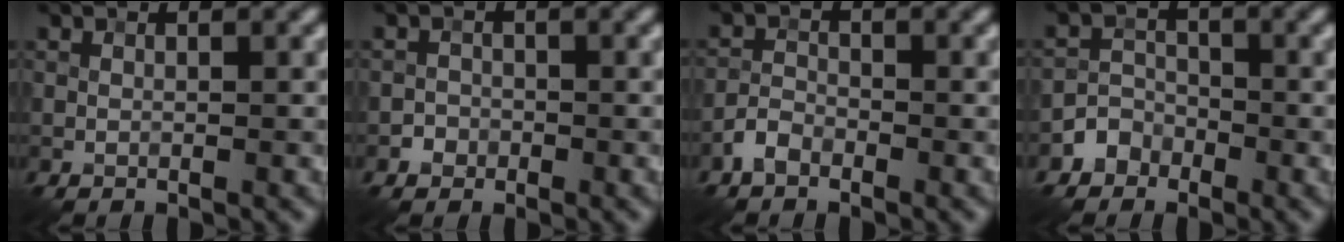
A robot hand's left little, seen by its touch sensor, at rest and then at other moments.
{"total": 1.1, "force": [-0.6, 1.0, 0.0], "torque": [0.009, 0.004, -0.010]}
{"total": 1.8, "force": [-1.3, 0.9, 0.8], "torque": [-0.013, 0.007, -0.031]}
{"total": 2.2, "force": [-1.5, 1.7, 0.2], "torque": [0.008, 0.012, -0.032]}